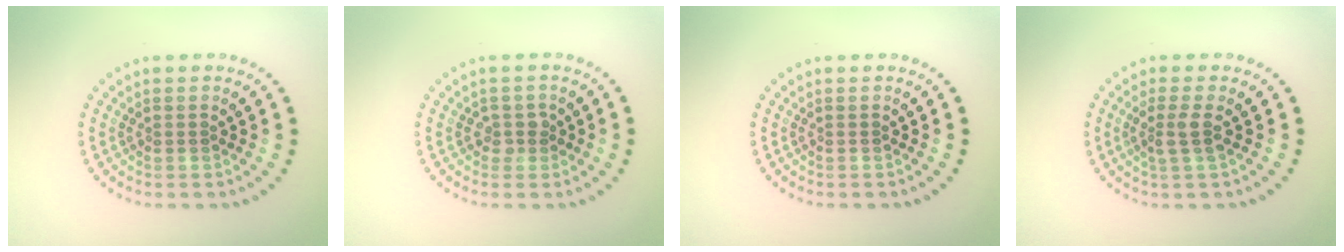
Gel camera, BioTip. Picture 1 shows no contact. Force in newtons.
{"total": 1.2, "press": 1.0, "slide": 0.6}
{"total": 0.0}
{"total": 1.9, "press": 1.5, "slide": 1.2}